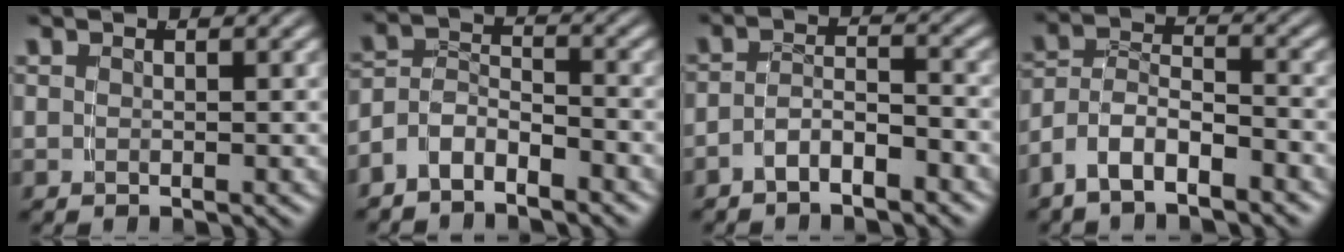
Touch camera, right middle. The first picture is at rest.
{"total": 4.9, "force": [-3.1, 3.4, 1.8], "torque": [-0.037, -0.015, -0.058]}
{"total": 3.1, "force": [-2.6, 1.0, 1.3], "torque": [-0.014, -0.004, -0.048]}
{"total": 5.9, "force": [-3.4, 4.1, 2.4], "torque": [-0.058, -0.017, -0.062]}